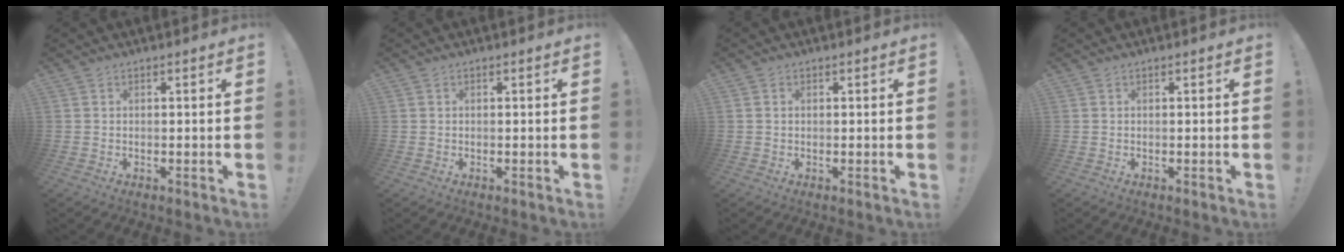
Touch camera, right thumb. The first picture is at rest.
{"total": 0.0}
{"total": 0.6, "force": [0.0, 0.6, 0.2], "torque": [-0.006, 0.004, 0.001]}
{"total": 0.0}